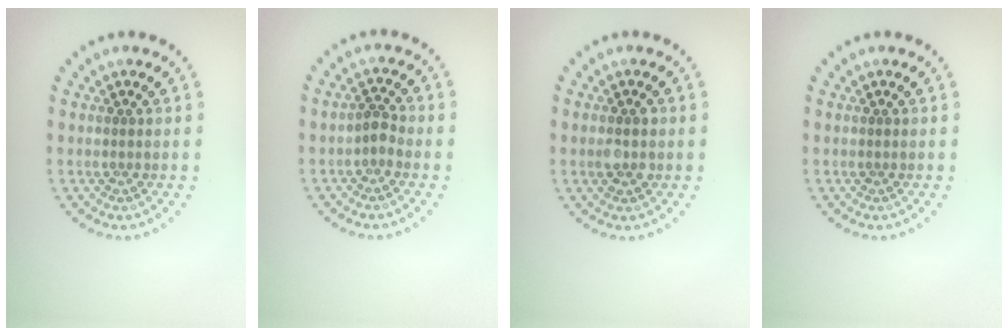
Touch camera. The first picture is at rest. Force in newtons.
{"total": 1.3, "press": 1.1, "slide": 0.7}
{"total": 2.3, "press": 2.3, "slide": 0.2}
{"total": 0.0}